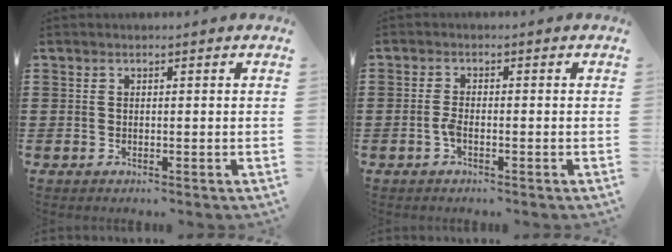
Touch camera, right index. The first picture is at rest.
{"total": 1.9, "force": [-0.8, 0.5, 1.6], "torque": [-0.046, -0.005, -0.020]}